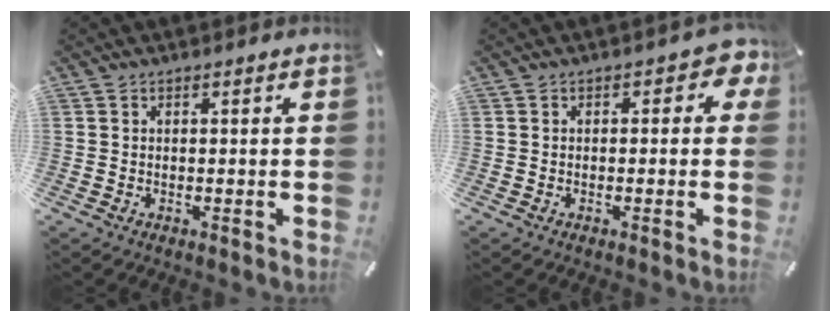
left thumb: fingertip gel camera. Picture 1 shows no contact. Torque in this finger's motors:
{"motor_torque": [0.76, 0.45, 0.53, 0.13, 0.01]}